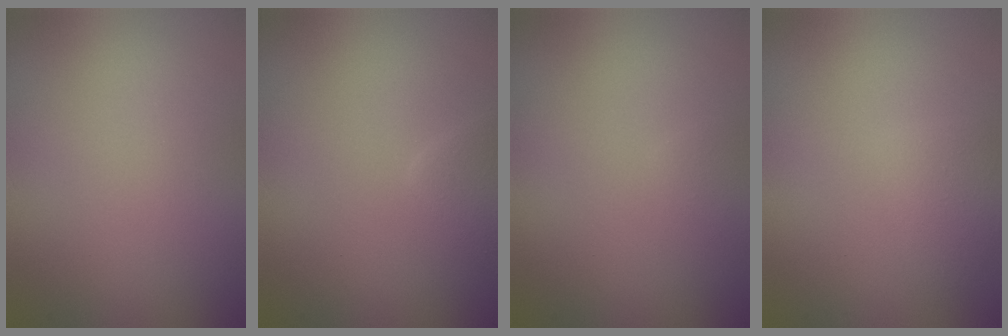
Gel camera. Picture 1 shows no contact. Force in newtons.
{"total": 1.9, "press": 1.9, "slide": 0.0}
{"total": 0.5, "press": 0.5, "slide": 0.0}
{"total": 1.7, "press": 1.7, "slide": 0.1}